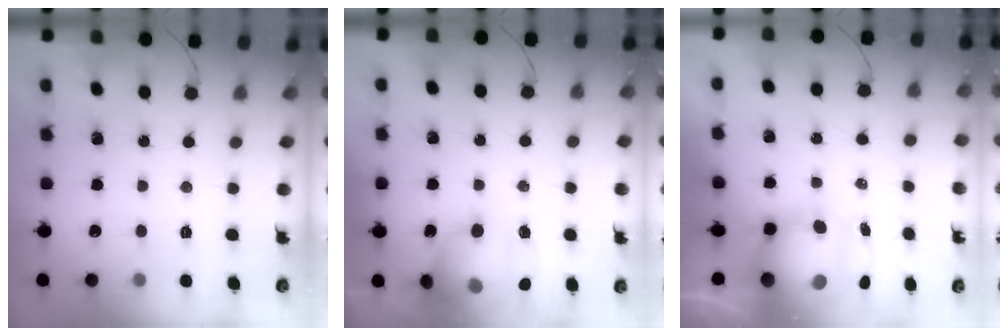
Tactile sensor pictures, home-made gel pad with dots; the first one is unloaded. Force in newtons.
{"total": 17.6, "press": 17.4, "slide": 2.2}
{"total": 11.9, "press": 11.5, "slide": 3.1}